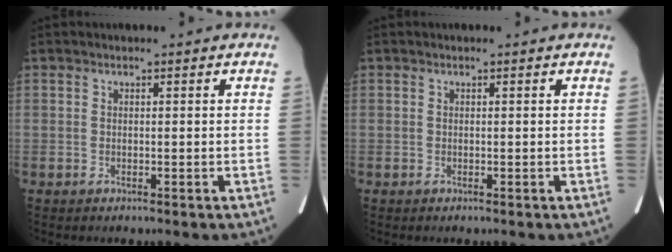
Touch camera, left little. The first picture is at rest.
{"total": 0.0}